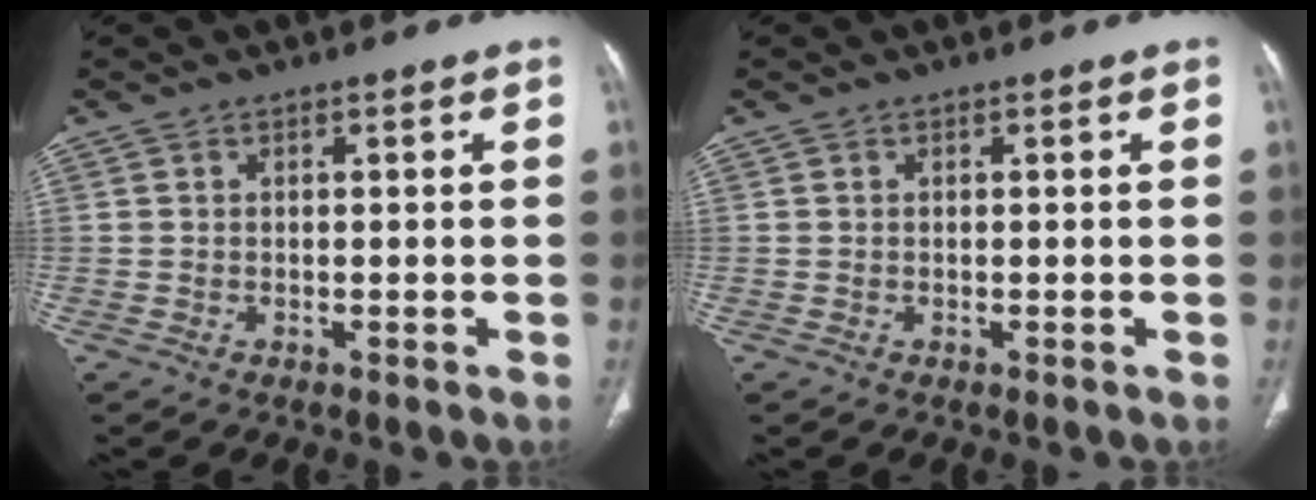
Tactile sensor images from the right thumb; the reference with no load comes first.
{"total": 0.0}